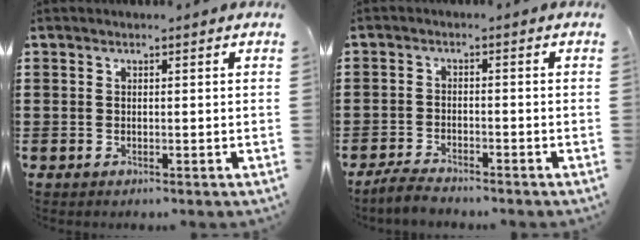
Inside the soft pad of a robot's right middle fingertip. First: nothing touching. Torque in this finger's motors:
{"motor_torque": [0.57, -0.24, 0.01, 0.01]}